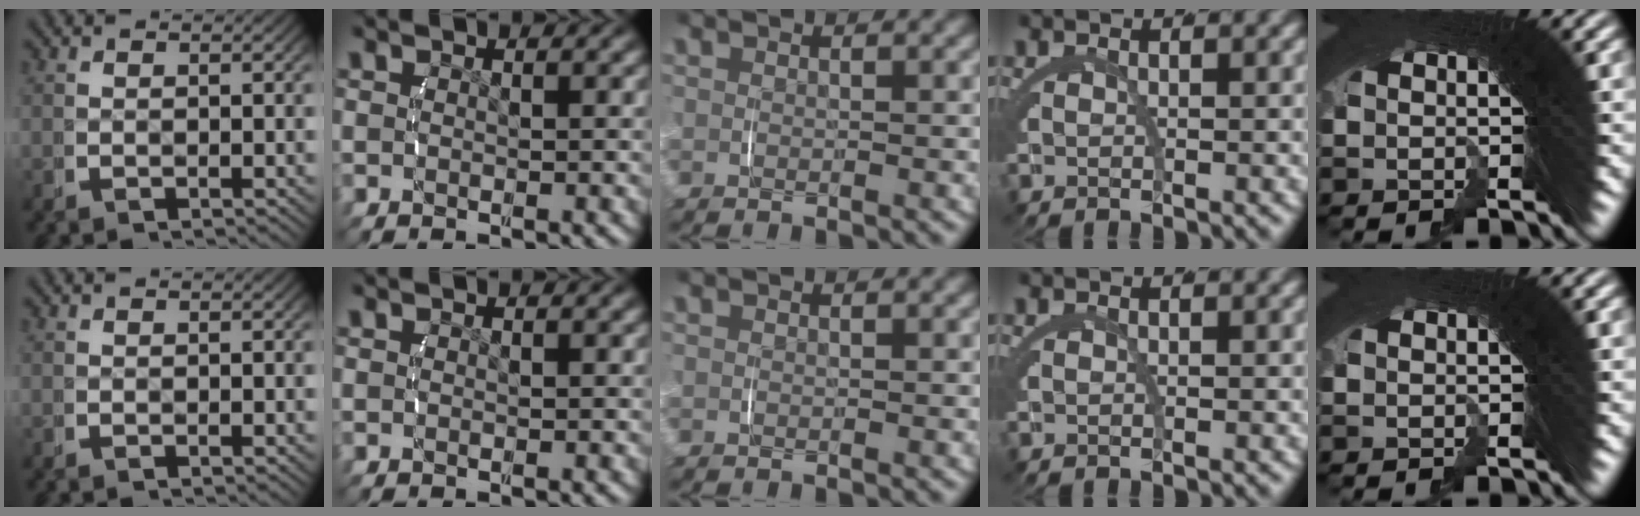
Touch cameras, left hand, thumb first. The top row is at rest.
{}